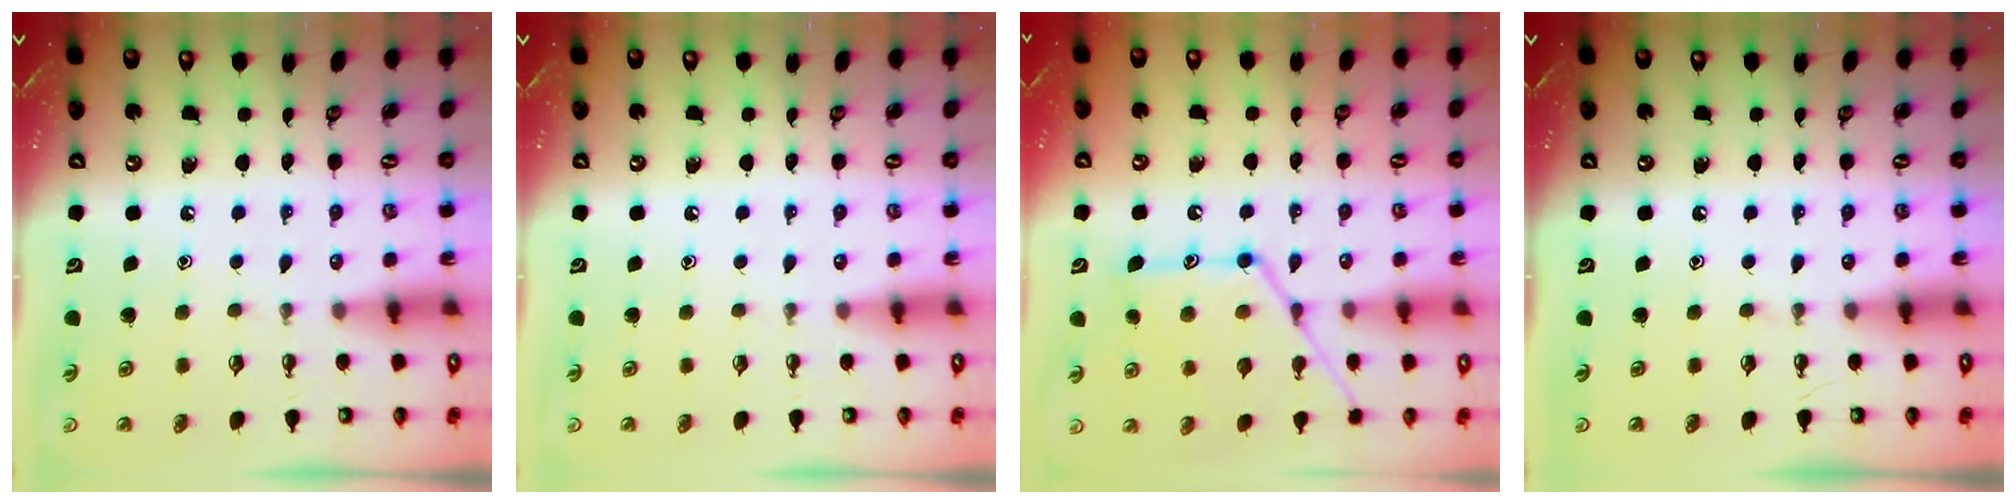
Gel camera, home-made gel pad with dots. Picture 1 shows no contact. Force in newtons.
{"total": 0.0}
{"total": 16.4, "press": 16.3, "slide": 1.4}
{"total": 0.0}